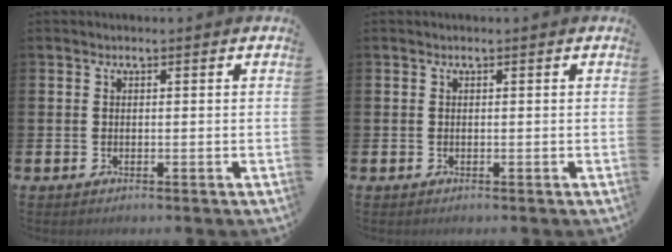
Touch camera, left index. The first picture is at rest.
{"total": 0.0}